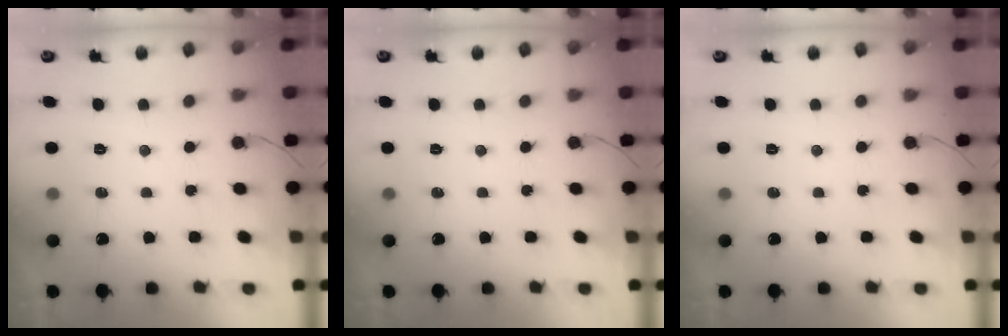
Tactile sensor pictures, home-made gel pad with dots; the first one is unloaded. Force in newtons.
{"total": 0.0}
{"total": 0.0}